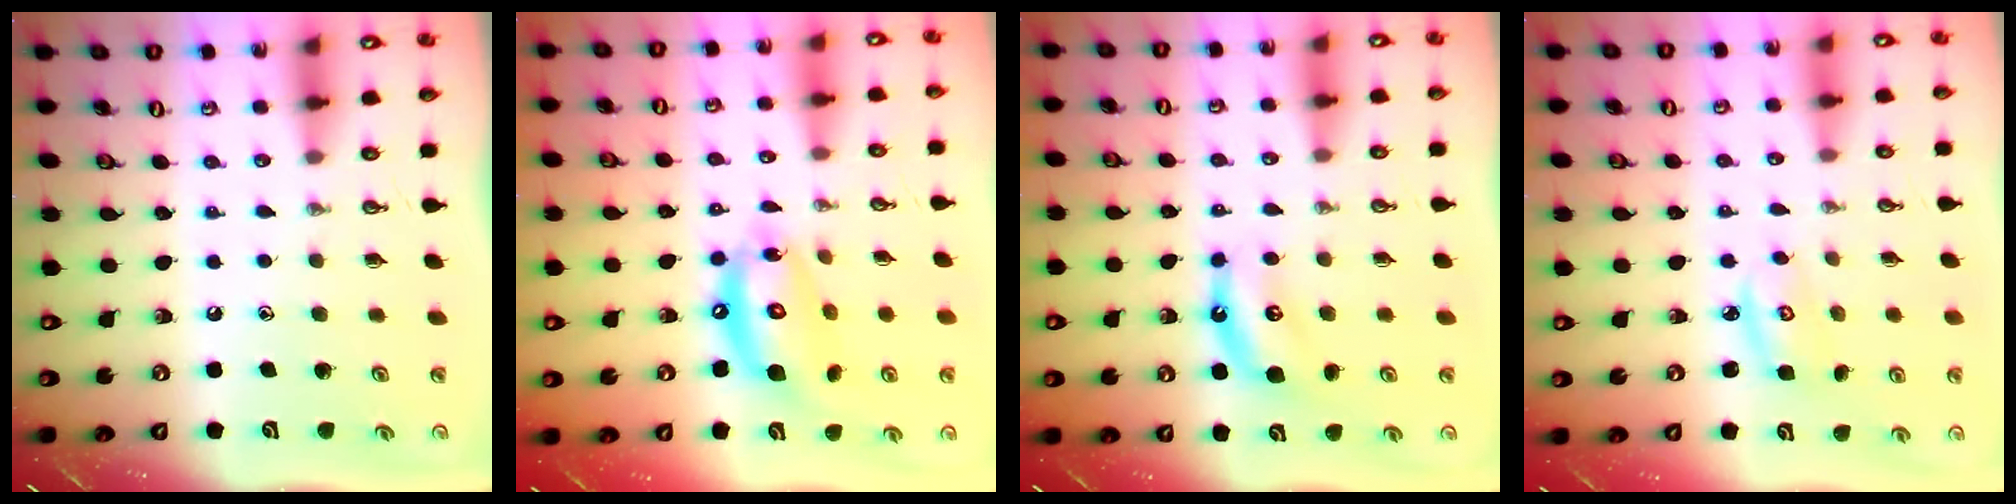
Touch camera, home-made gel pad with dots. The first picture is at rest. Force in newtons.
{"total": 13.5, "press": 13.4, "slide": 1.3}
{"total": 6.3, "press": 6.3, "slide": 0.6}
{"total": 3.8, "press": 3.8, "slide": 0.2}